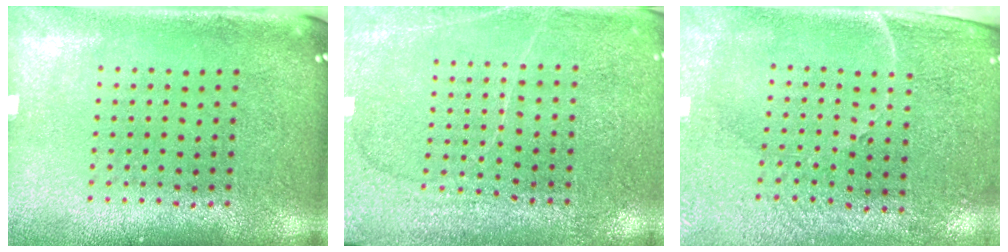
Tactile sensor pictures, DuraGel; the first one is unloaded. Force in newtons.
{"total": 2.9, "press": 2.9, "slide": 0.2}
{"total": 3.3, "press": 3.1, "slide": 1.1}